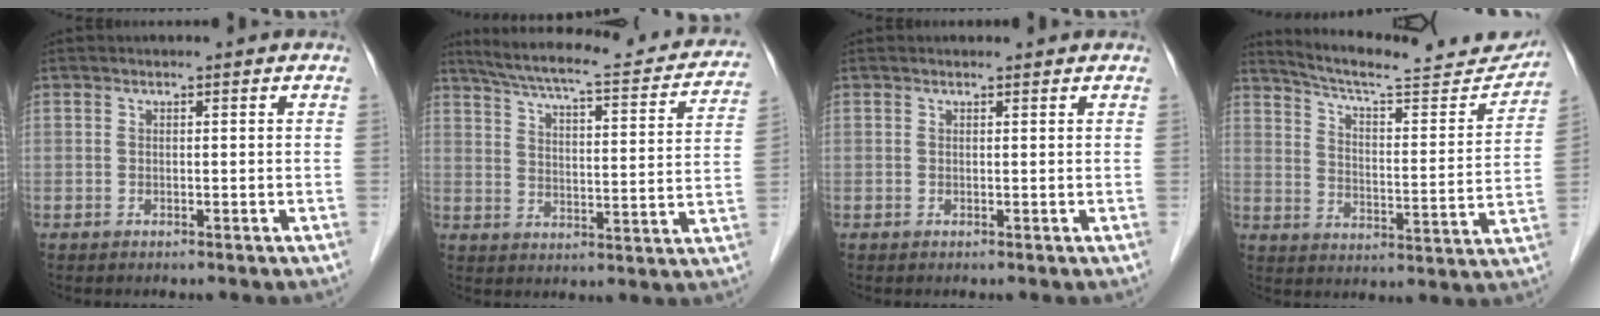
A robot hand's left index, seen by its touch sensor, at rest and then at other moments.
{"total": 23.1, "force": [20.0, 3.9, 10.8], "torque": [-0.165, -0.002, 0.253]}
{"total": 1.3, "force": [1.3, 0.3, 0.2], "torque": [-0.013, 0.009, 0.015]}
{"total": 20.1, "force": [18.9, 2.5, 6.4], "torque": [-0.093, -0.033, 0.252]}